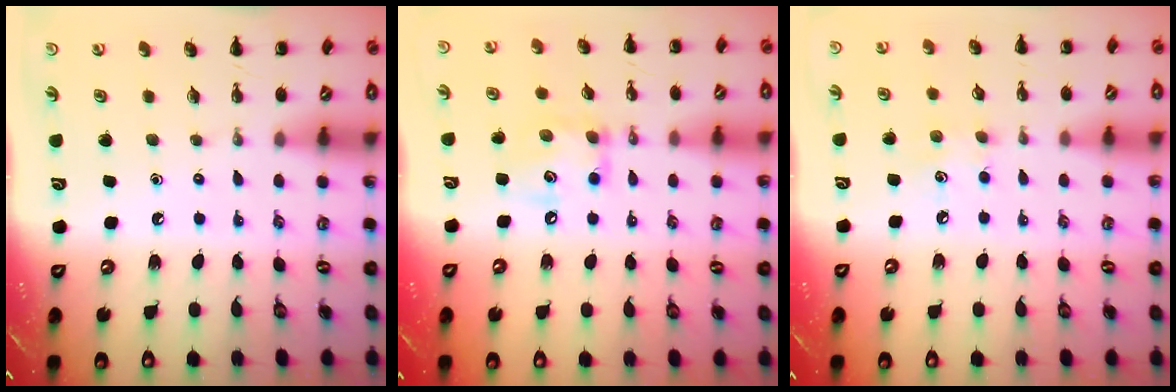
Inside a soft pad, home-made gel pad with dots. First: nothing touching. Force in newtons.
{"total": 10.1, "press": 10.1, "slide": 0.6}
{"total": 4.6, "press": 4.4, "slide": 1.1}